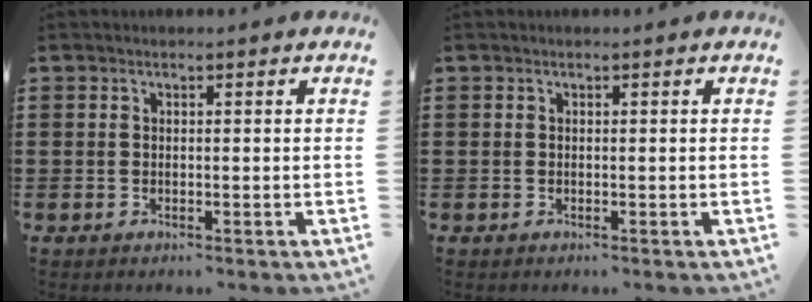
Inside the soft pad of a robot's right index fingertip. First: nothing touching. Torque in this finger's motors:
{"motor_torque": [-0.04, 0.41, 0.00, 0.01]}